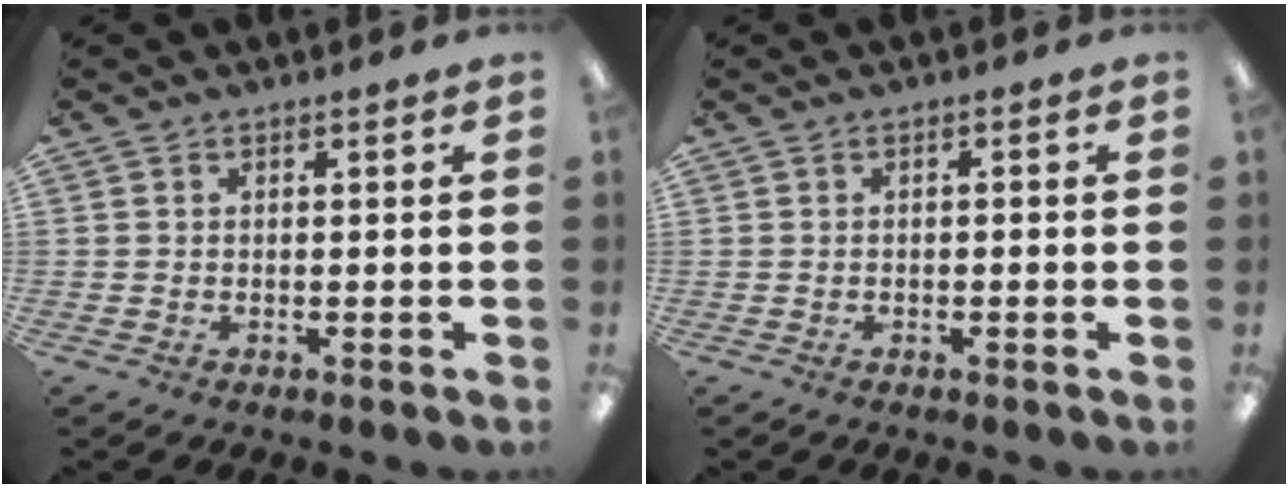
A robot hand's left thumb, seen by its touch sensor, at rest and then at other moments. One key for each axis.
{"total": 0.9, "fx": -0.6, "fy": 0.4, "fz": 0.5, "tx": -0.010, "ty": 0.003, "tz": -0.013}